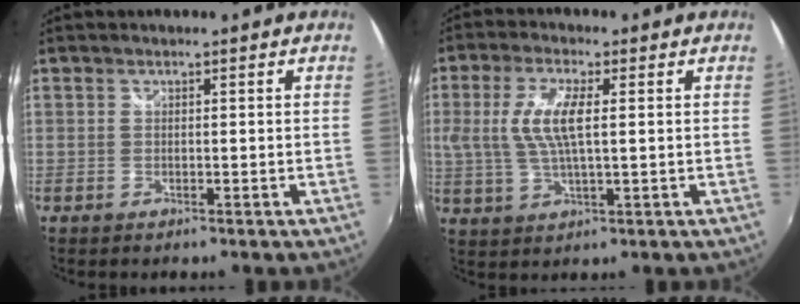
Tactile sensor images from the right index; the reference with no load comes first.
{"total": 8.8, "force": [1.2, 2.6, 8.3], "torque": [-0.170, 0.002, 0.026]}